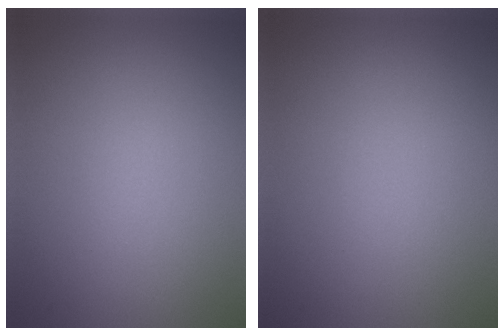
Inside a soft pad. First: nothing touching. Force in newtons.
{"total": 0.0}